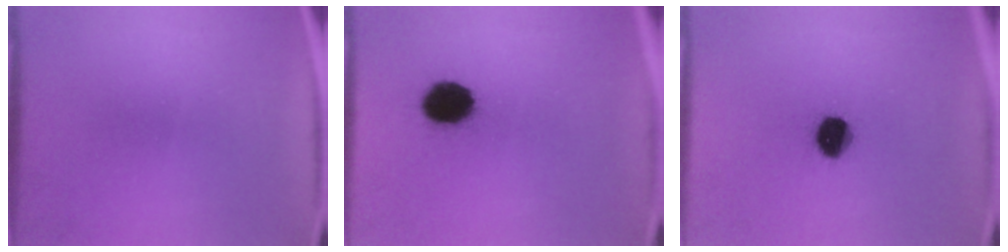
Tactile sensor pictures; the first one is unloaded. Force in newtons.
{"total": 9.5}
{"total": 7.9}